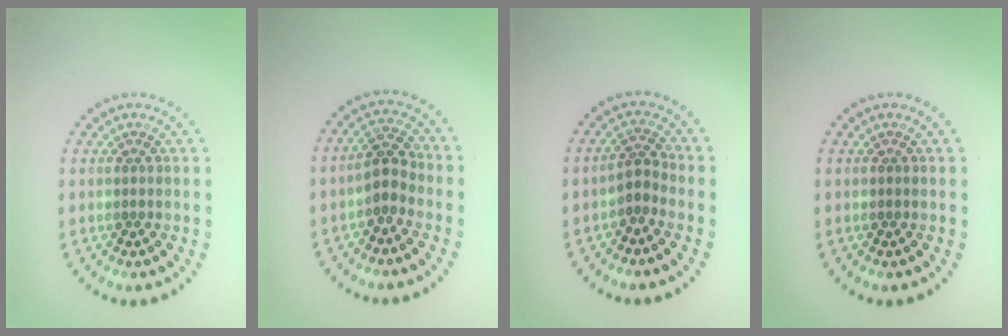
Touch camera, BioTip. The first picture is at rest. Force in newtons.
{"total": 2.4, "press": 2.2, "slide": 1.0}
{"total": 2.0, "press": 1.4, "slide": 1.4}
{"total": 0.0}